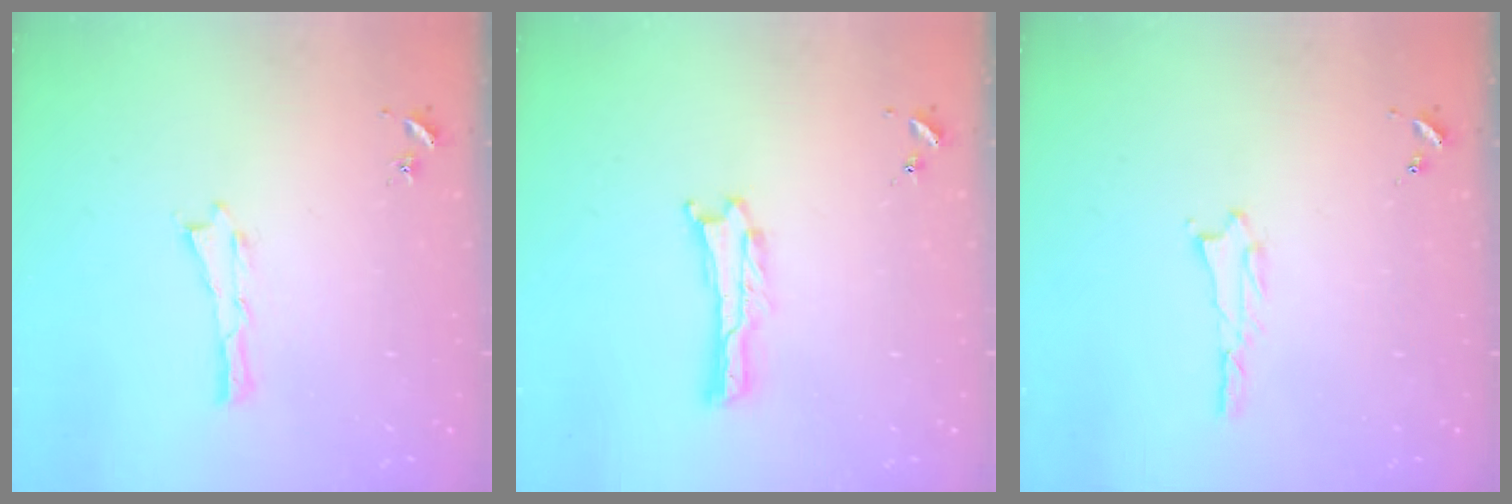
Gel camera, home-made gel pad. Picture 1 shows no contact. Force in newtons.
{"total": 0.0}
{"total": 0.9, "press": 0.9, "slide": 0.2}